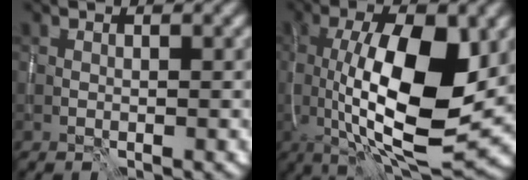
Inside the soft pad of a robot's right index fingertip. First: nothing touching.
{"total": 12.3, "force": [0.0, 4.4, 11.5], "torque": [-0.183, -0.007, 0.000]}